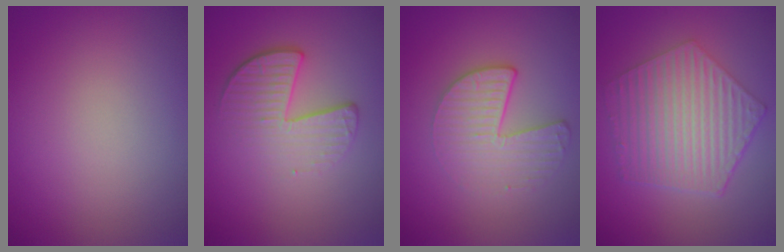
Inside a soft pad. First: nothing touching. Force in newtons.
{"total": 4.3, "press": 2.8, "slide": 3.3}
{"total": 3.6, "press": 2.7, "slide": 2.4}
{"total": 6.8, "press": 5.0, "slide": 4.6}